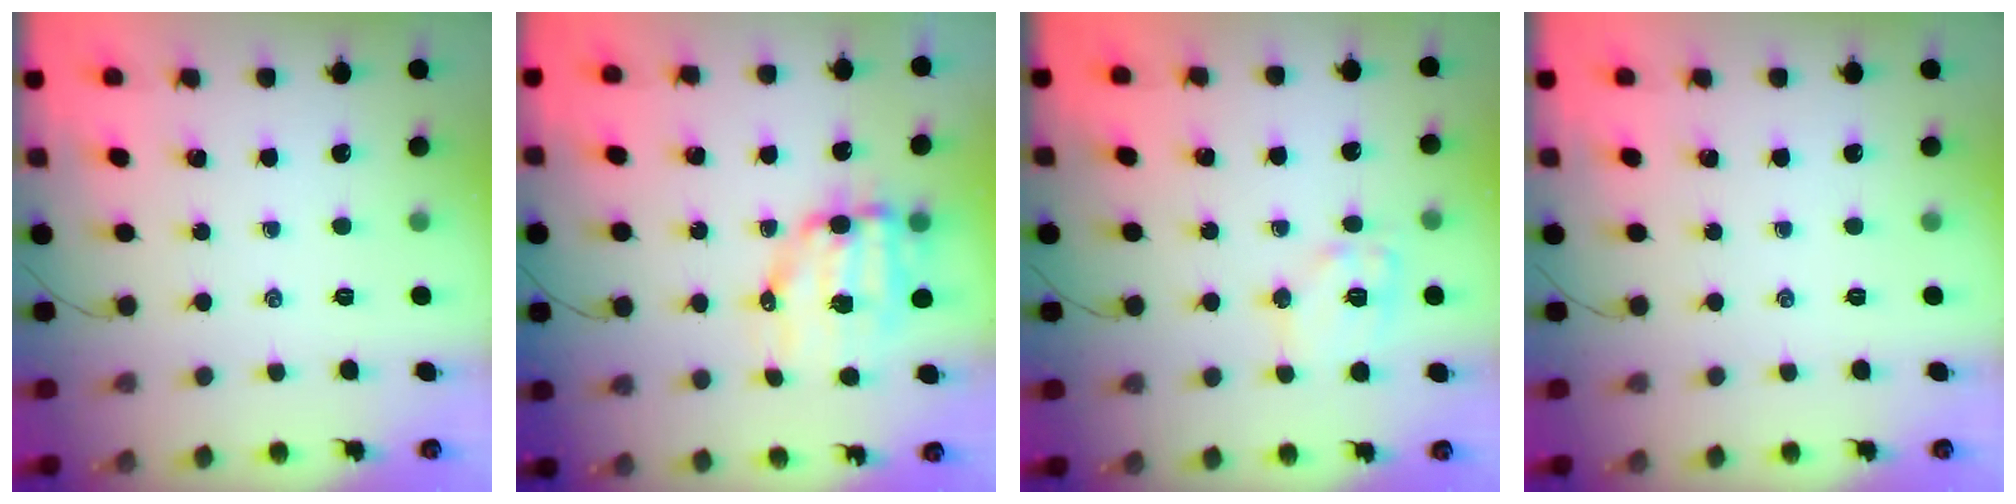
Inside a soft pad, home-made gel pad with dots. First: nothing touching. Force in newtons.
{"total": 10.0, "press": 9.7, "slide": 2.2}
{"total": 10.9, "press": 10.8, "slide": 1.1}
{"total": 0.0}